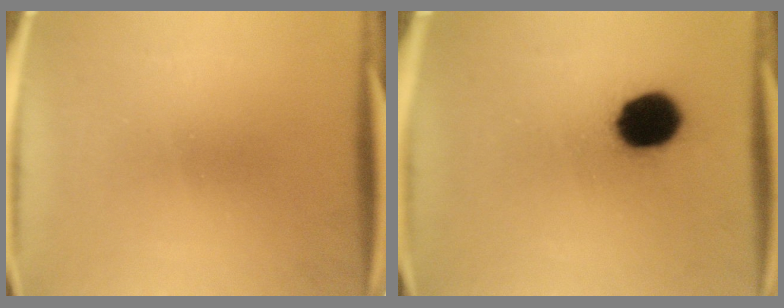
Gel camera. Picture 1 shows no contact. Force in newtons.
{"total": 13.6}